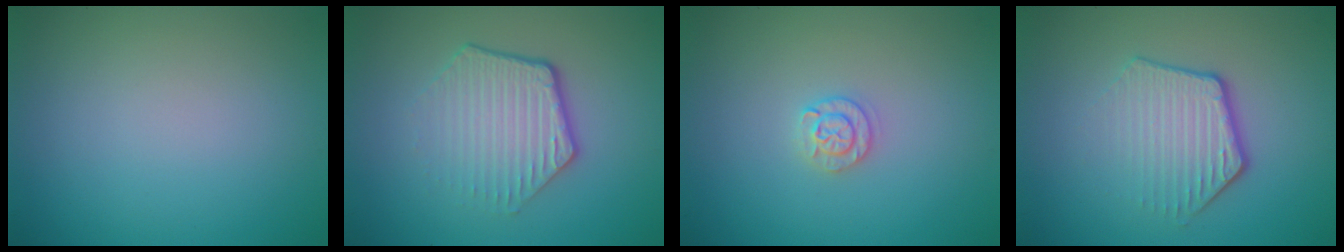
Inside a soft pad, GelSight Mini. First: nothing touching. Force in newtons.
{"total": 4.5, "press": 3.2, "slide": 3.1}
{"total": 1.7, "press": 1.7, "slide": 0.3}
{"total": 3.8, "press": 2.9, "slide": 2.5}